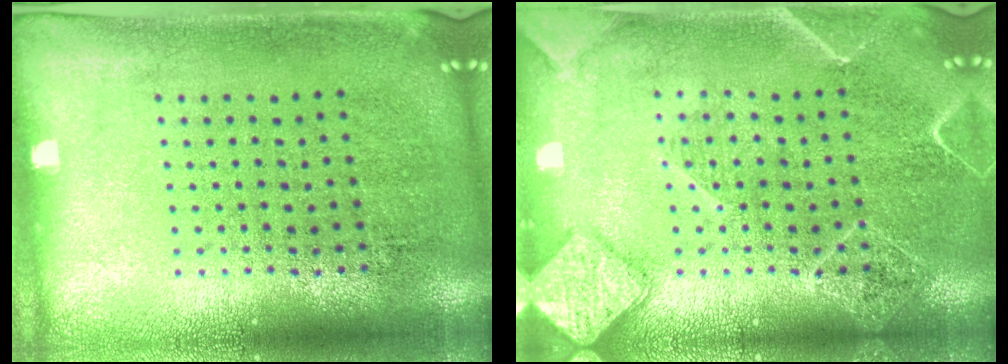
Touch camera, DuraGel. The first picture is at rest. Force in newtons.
{"total": 3.3, "press": 3.3, "slide": 0.4}